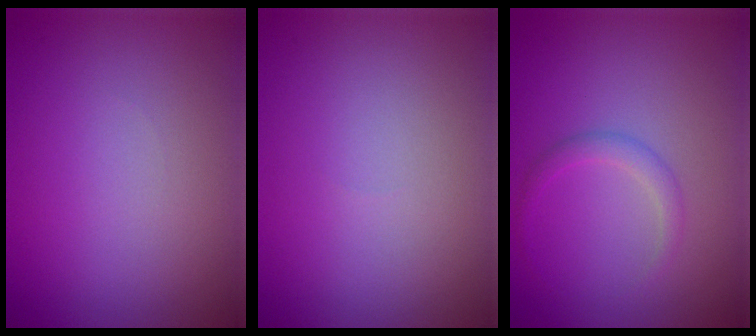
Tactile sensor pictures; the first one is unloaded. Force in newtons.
{"total": 0.0}
{"total": 1.4, "press": 1.4, "slide": 0.1}